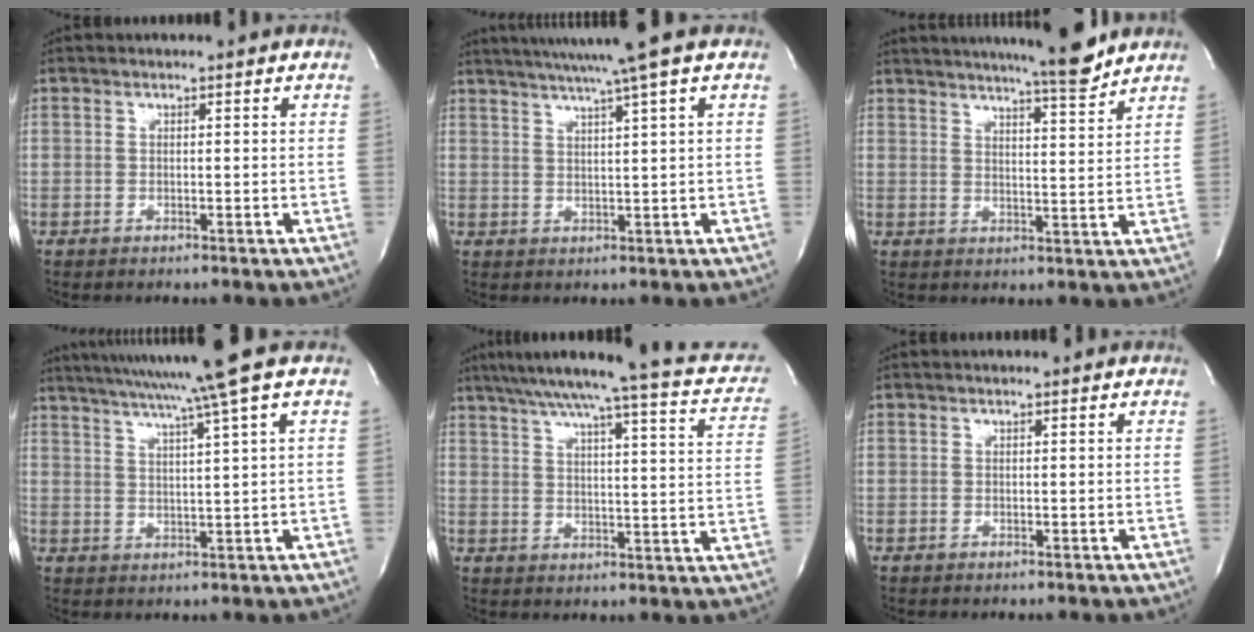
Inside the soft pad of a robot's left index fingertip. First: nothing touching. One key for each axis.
{"total": 9.9, "fx": 7.5, "fy": -1.8, "fz": 6.3, "tx": -0.106, "ty": 0.006, "tz": 0.102}
{"total": 12.7, "fx": 11.2, "fy": 0.1, "fz": 6.0, "tx": -0.099, "ty": -0.007, "tz": 0.151}
{"total": 12.7, "fx": 9.7, "fy": -2.7, "fz": 7.7, "tx": -0.130, "ty": -0.014, "tz": 0.137}
{"total": 22.4, "fx": 18.4, "fy": 2.2, "fz": 12.6, "tx": -0.186, "ty": -0.004, "tz": 0.222}
{"total": 1.1, "fx": 1.1, "fy": 0.0, "fz": 0.3, "tx": -0.009, "ty": 0.008, "tz": 0.012}